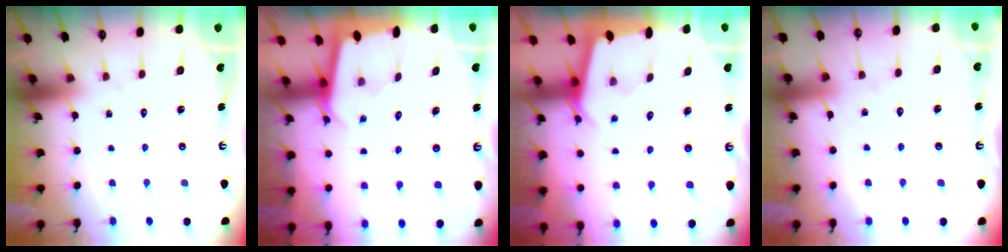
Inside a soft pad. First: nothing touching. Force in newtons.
{"total": 1.9, "press": 1.9, "slide": 0.1}
{"total": 2.4, "press": 2.4, "slide": 0.3}
{"total": 2.4, "press": 2.4, "slide": 0.4}